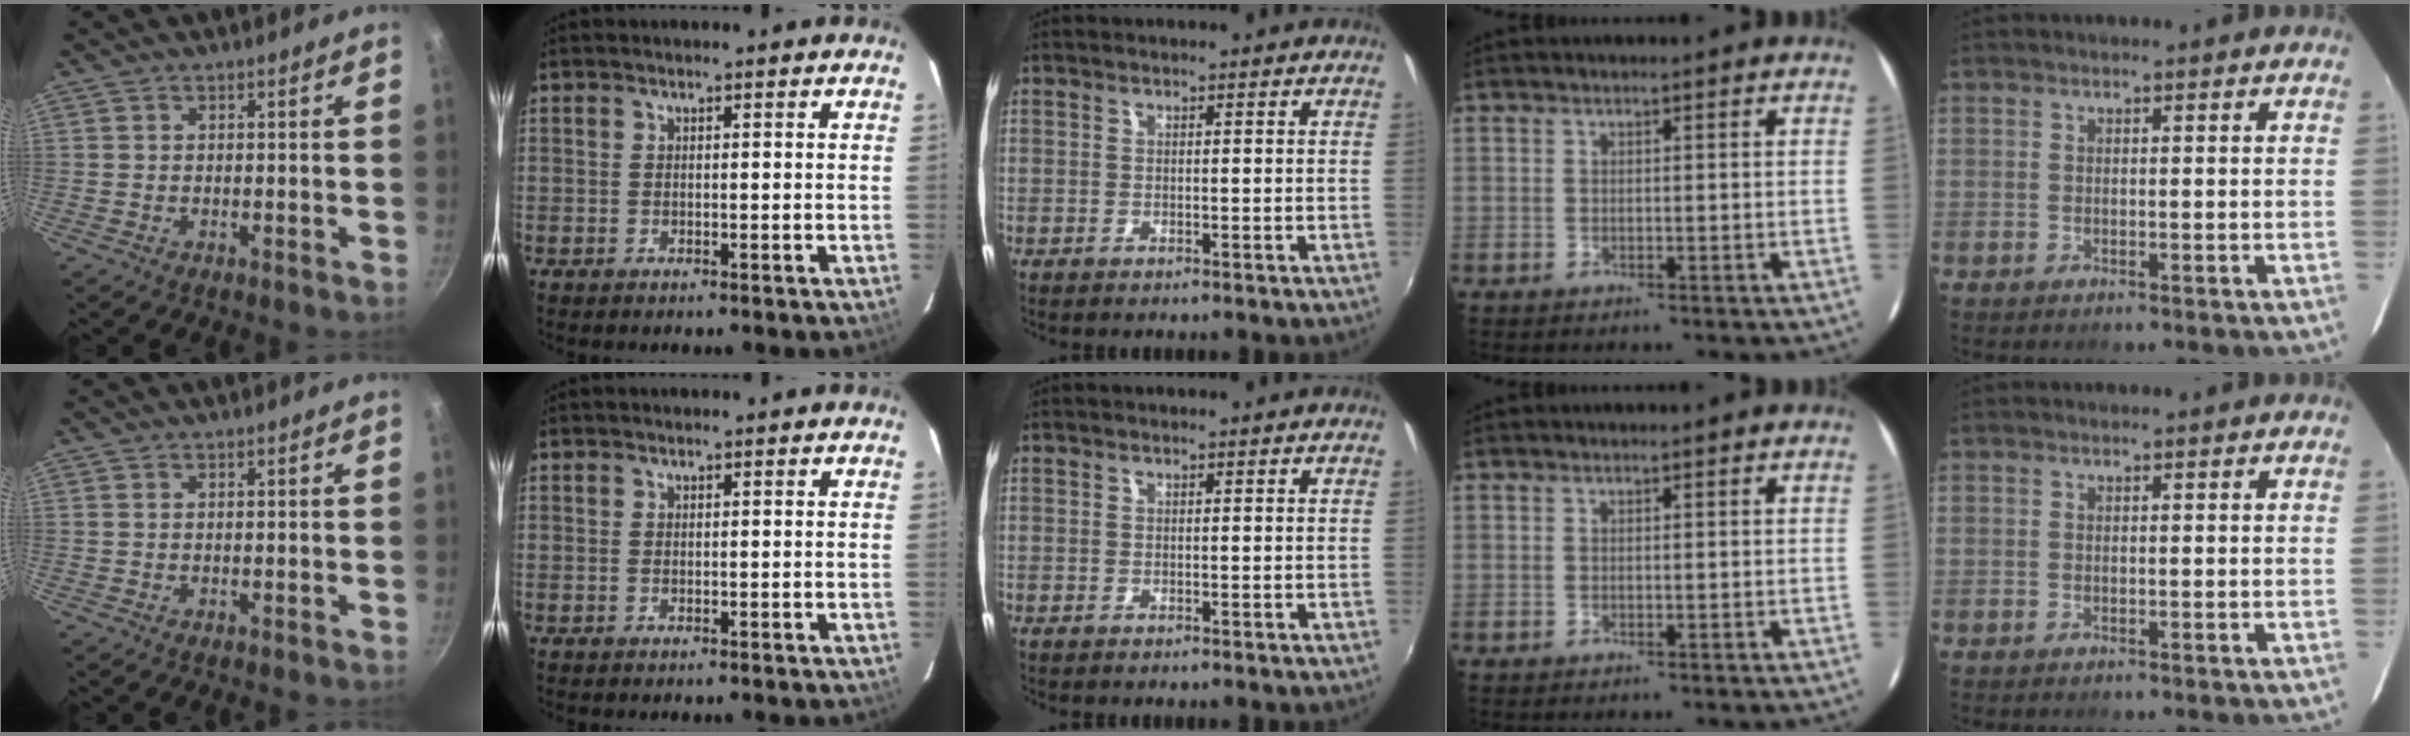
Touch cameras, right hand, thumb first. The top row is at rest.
{}